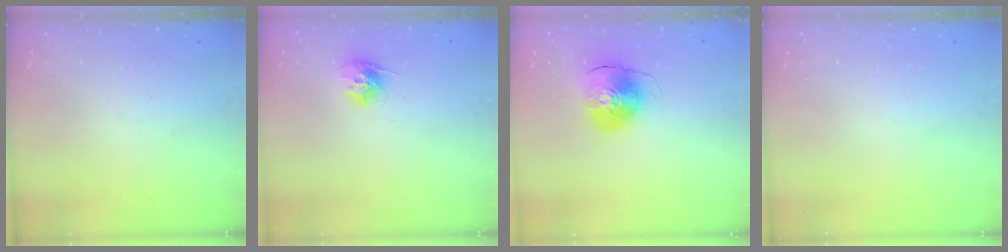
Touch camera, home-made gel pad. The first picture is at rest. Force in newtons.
{"total": 9.6, "press": 9.6, "slide": 0.4}
{"total": 9.4, "press": 9.2, "slide": 1.5}
{"total": 0.0}